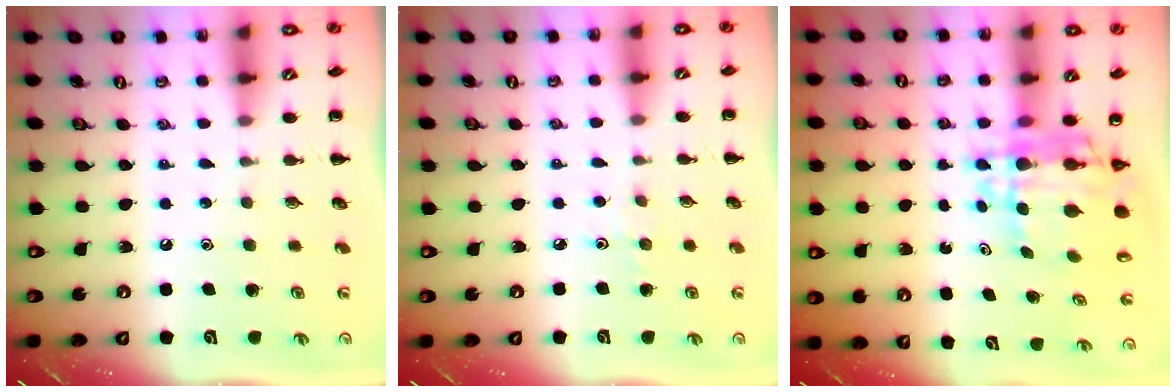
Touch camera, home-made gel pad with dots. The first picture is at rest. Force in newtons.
{"total": 3.1, "press": 2.8, "slide": 1.2}
{"total": 9.2, "press": 8.7, "slide": 3.2}